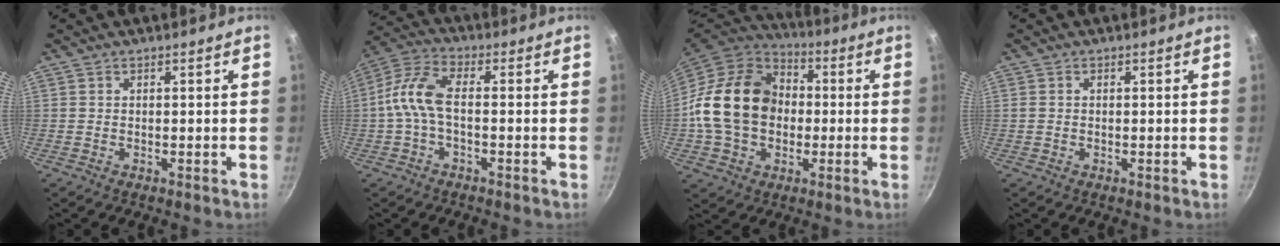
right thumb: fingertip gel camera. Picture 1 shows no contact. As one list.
[{"total": 8.2, "force": [-1.4, 3.9, 7.1], "torque": [-0.159, 0.033, -0.044]}, {"total": 19.7, "force": [-0.4, 15.3, 12.5], "torque": [-0.194, 0.036, -0.013]}, {"total": 0.7, "force": [0.1, 0.6, 0.4], "torque": [-0.007, 0.003, 0.002]}]